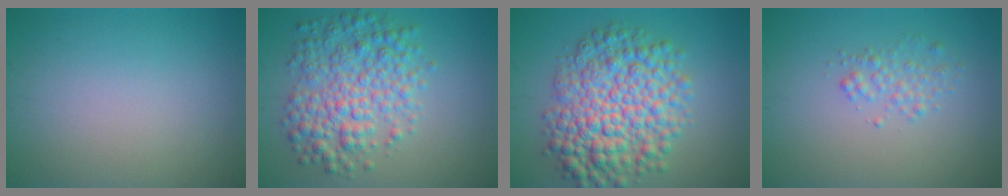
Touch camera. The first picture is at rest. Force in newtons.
{"total": 6.3, "press": 6.3, "slide": 0.1}
{"total": 9.1, "press": 9.1, "slide": 0.2}
{"total": 1.6, "press": 1.6, "slide": 0.1}